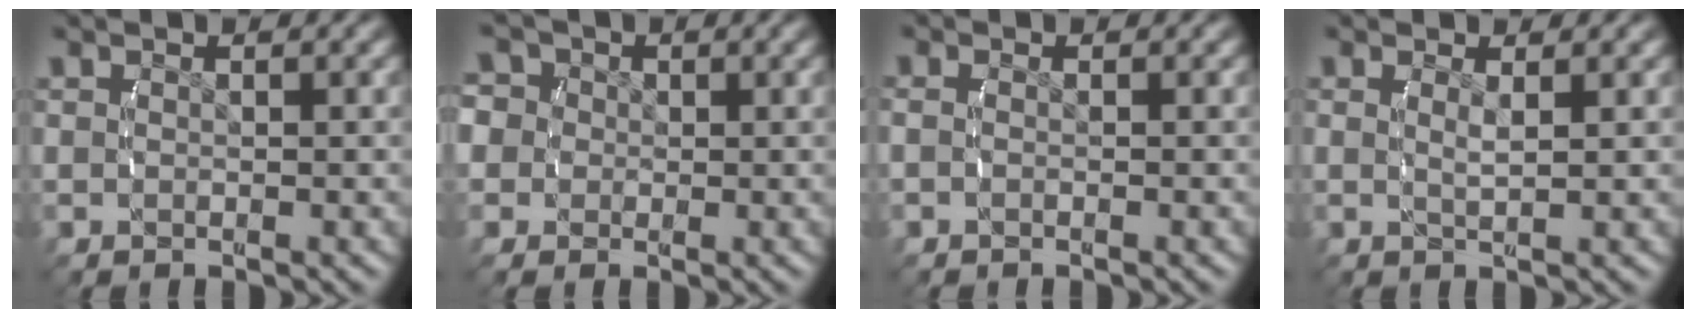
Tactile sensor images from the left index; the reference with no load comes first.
{"total": 7.7, "force": [0.6, 7.0, 3.0], "torque": [-0.084, -0.015, 0.002]}
{"total": 1.0, "force": [-0.4, 0.9, 0.4], "torque": [-0.020, -0.001, -0.013]}
{"total": 1.1, "force": [0.6, -0.1, 0.9], "torque": [-0.022, -0.006, 0.009]}